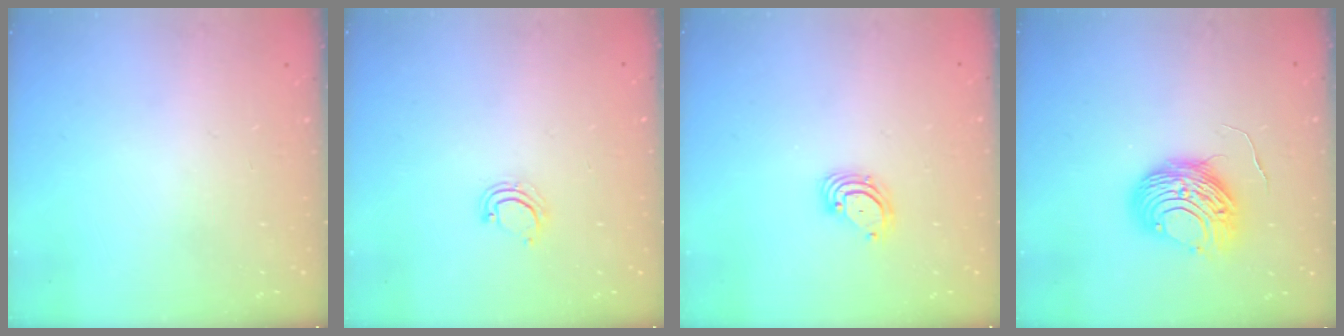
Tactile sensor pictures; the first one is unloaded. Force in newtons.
{"total": 2.2, "press": 2.2, "slide": 0.1}
{"total": 3.4, "press": 3.4, "slide": 0.2}
{"total": 10.0, "press": 10.0, "slide": 0.9}